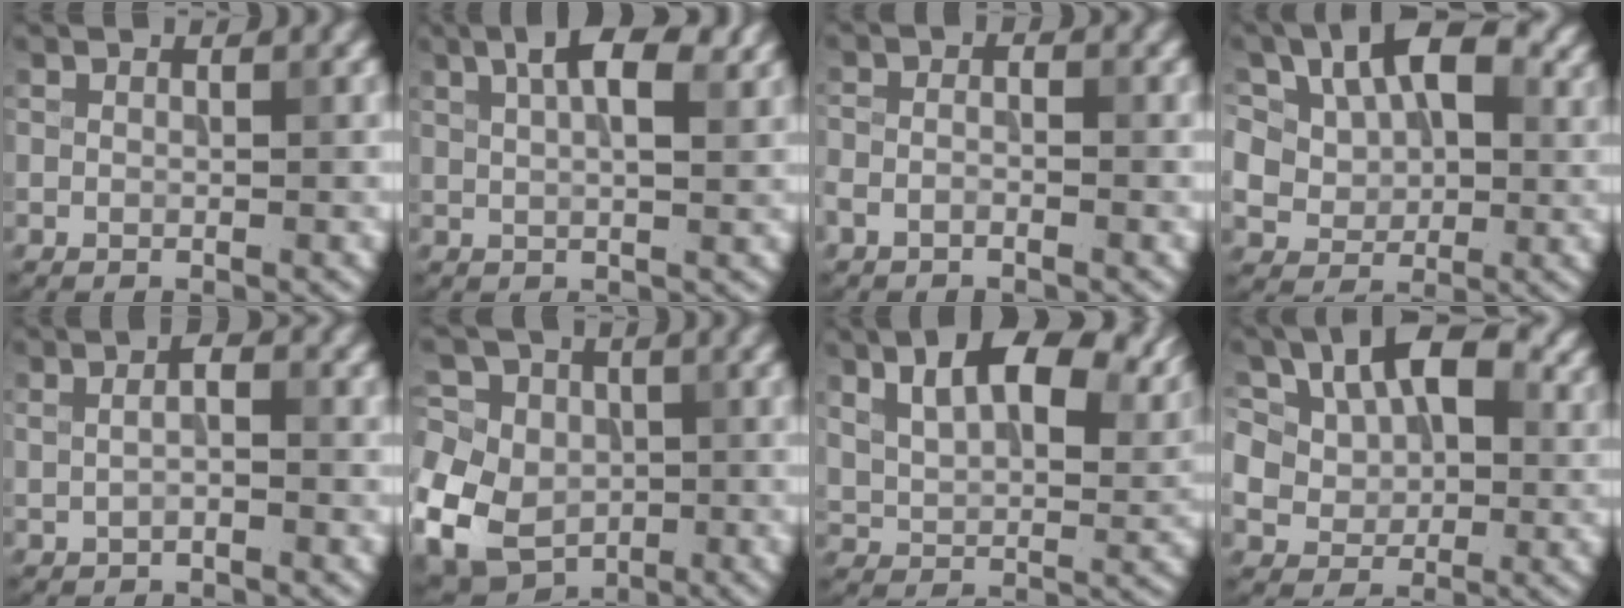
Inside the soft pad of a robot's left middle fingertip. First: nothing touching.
{"total": 4.6, "force": [2.1, 1.6, 3.8], "torque": [-0.058, 0.011, 0.027]}
{"total": 1.5, "force": [-1.1, 0.6, 0.8], "torque": [-0.023, -0.001, -0.025]}
{"total": 11.9, "force": [3.4, 8.3, 7.9], "torque": [-0.132, 0.022, 0.056]}
{"total": 1.9, "force": [0.2, 0.8, 1.7], "torque": [-0.029, 0.003, -0.004]}
{"total": 12.3, "force": [-2.3, 10.4, 6.3], "torque": [-0.138, 0.018, -0.070]}
{"total": 11.8, "force": [6.3, 5.8, 8.2], "torque": [-0.138, 0.008, 0.111]}
{"total": 13.2, "force": [4.0, 9.1, 8.7], "torque": [-0.132, 0.024, 0.063]}